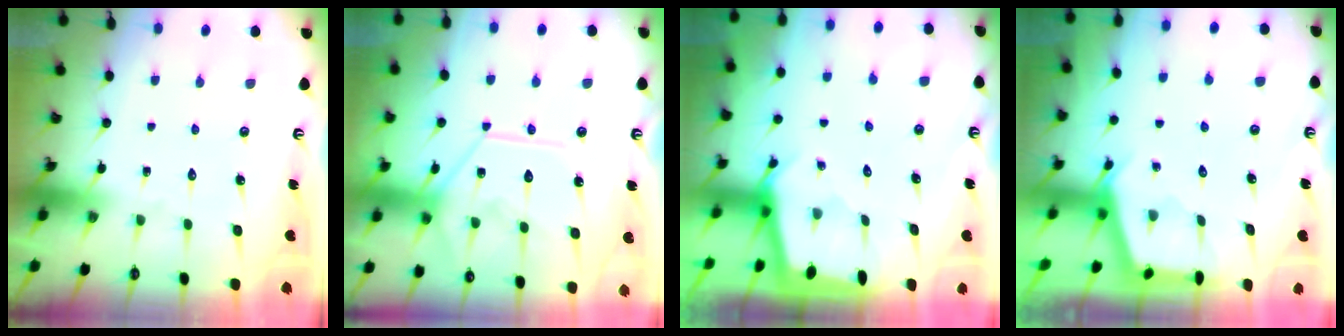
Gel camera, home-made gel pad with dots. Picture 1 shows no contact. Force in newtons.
{"total": 12.1, "press": 12.0, "slide": 1.3}
{"total": 2.3, "press": 2.3, "slide": 0.3}
{"total": 2.9, "press": 2.9, "slide": 0.3}